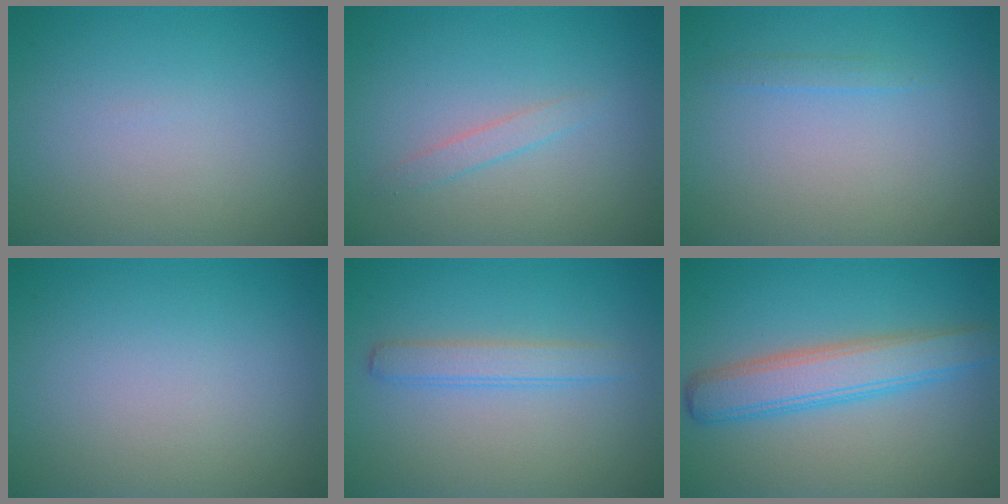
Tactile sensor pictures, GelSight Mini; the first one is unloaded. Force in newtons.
{"total": 1.1, "press": 1.1, "slide": 0.1}
{"total": 0.7, "press": 0.7, "slide": 0.1}
{"total": 0.0}
{"total": 2.1, "press": 2.1, "slide": 0.1}
{"total": 5.0, "press": 5.0, "slide": 0.2}